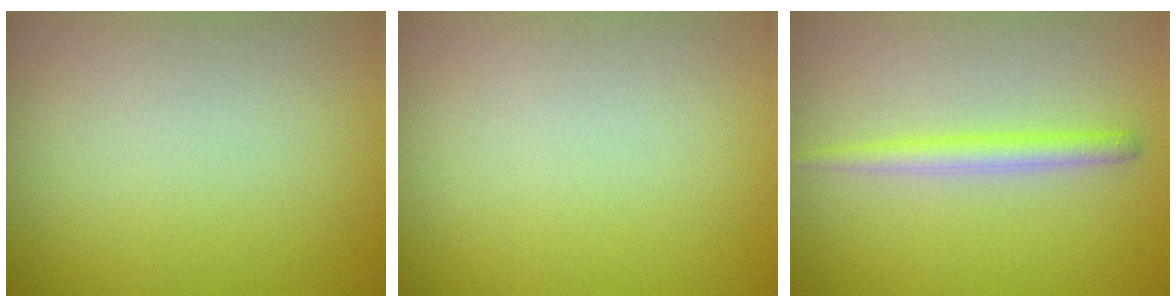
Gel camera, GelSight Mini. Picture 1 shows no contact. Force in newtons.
{"total": 0.0}
{"total": 2.1, "press": 2.1, "slide": 0.1}